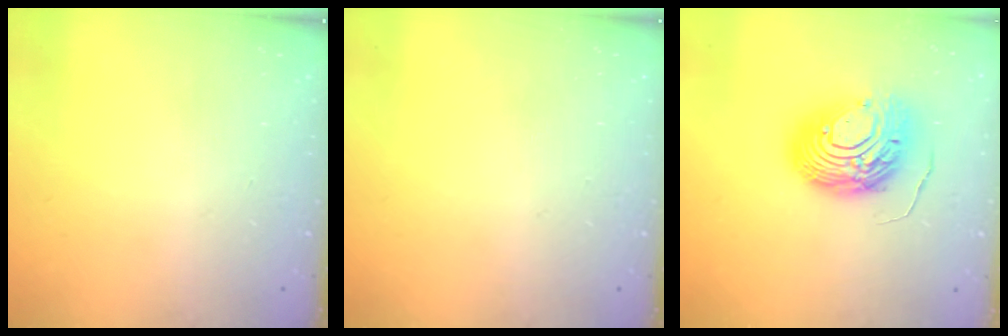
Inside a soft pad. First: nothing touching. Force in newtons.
{"total": 0.0}
{"total": 13.5, "press": 13.4, "slide": 1.7}